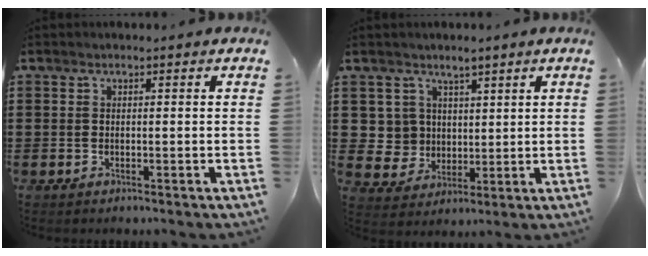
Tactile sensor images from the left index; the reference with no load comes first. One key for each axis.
{"total": 5.7, "fx": 2.9, "fy": 4.9, "fz": -0.5, "tx": -0.025, "ty": -0.002, "tz": 0.059}